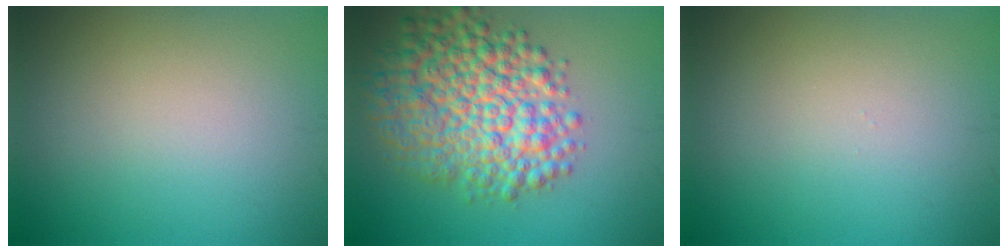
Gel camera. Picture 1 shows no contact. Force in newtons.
{"total": 9.4, "press": 9.4, "slide": 0.3}
{"total": 0.0}